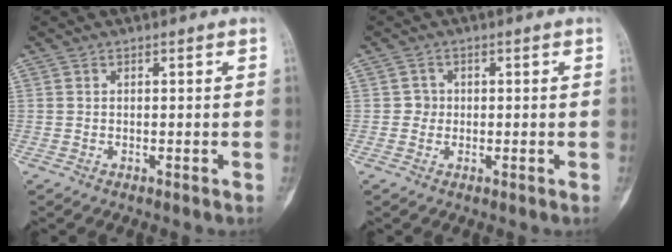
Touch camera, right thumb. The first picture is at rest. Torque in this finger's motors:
{"motor_torque": [0.26, 0.06, 0.27, -0.06, 0.04]}